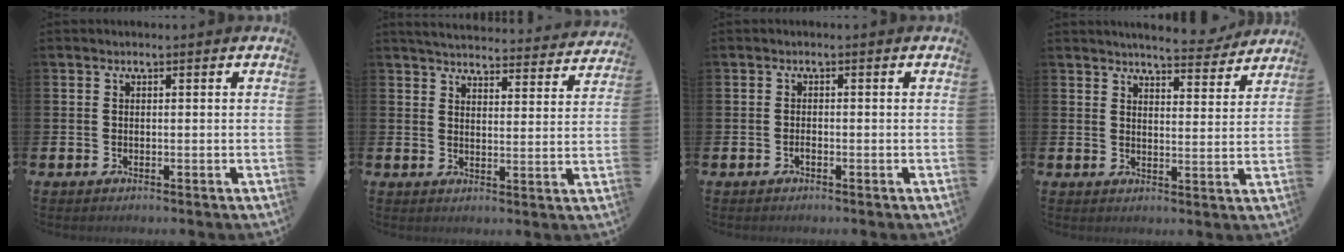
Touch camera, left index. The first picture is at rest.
{"total": 4.8, "force": [4.7, 0.5, 0.6], "torque": [-0.027, -0.034, 0.081]}
{"total": 0.7, "force": [-0.5, 0.2, 0.4], "torque": [-0.013, -0.003, -0.007]}
{"total": 4.9, "force": [4.8, 0.4, 0.9], "torque": [-0.022, -0.031, 0.085]}